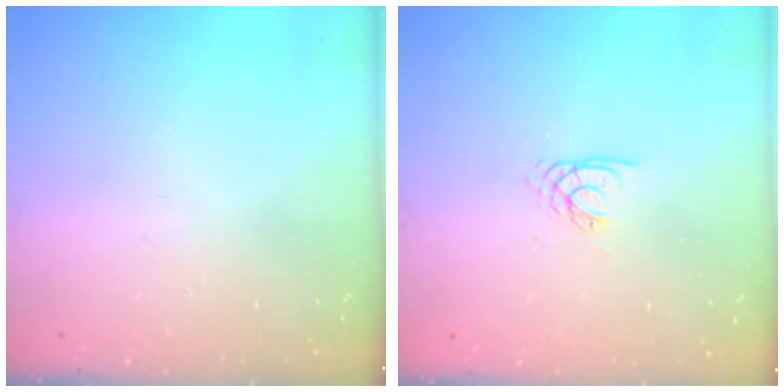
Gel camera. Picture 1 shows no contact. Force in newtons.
{"total": 2.2, "press": 2.2, "slide": 0.2}